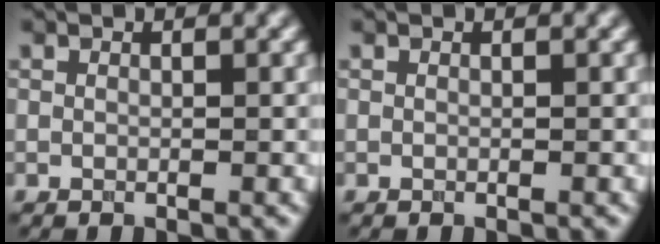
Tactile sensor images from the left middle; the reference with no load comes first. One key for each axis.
{"total": 0.0}